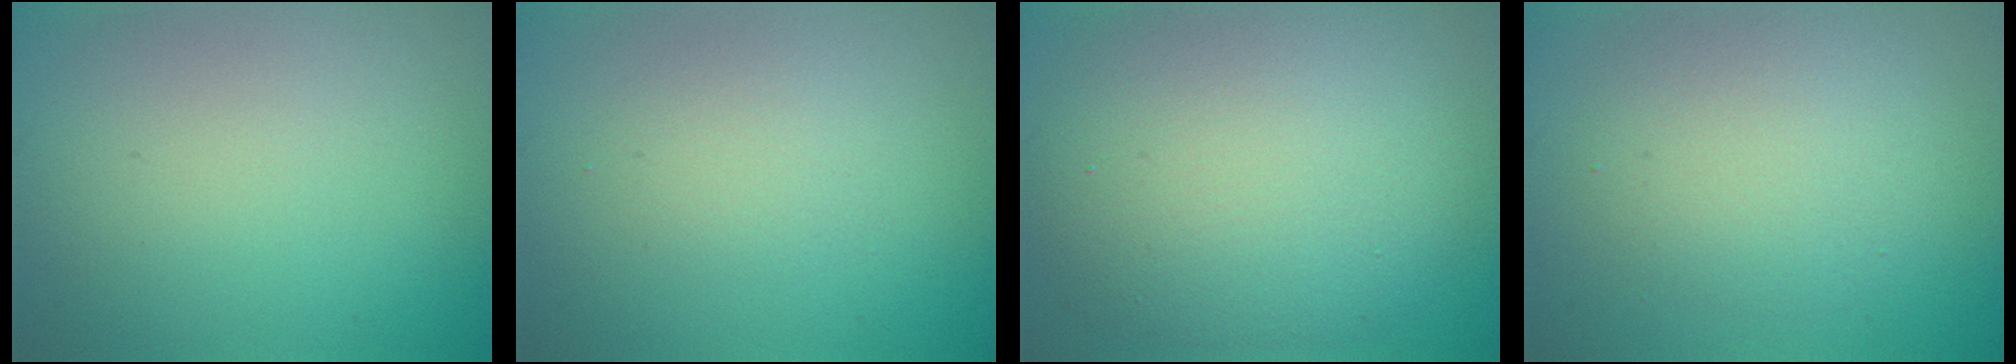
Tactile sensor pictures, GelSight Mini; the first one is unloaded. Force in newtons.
{"total": 1.6, "press": 1.6, "slide": 0.2}
{"total": 10.2, "press": 10.2, "slide": 0.7}
{"total": 4.0, "press": 4.0, "slide": 0.5}